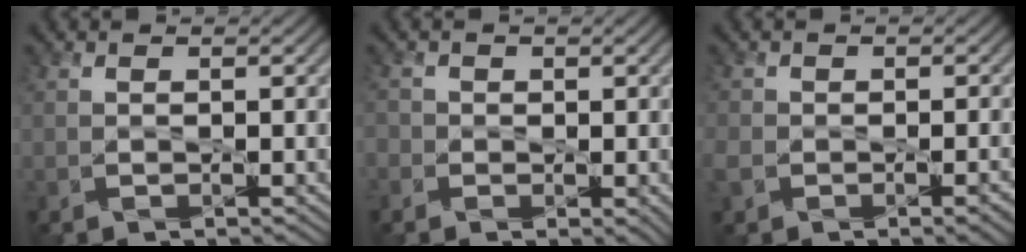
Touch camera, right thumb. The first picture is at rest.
{"total": 2.3, "force": [-0.6, 2.0, 0.9], "torque": [-0.019, -0.009, -0.012]}
{"total": 4.6, "force": [-2.0, 3.2, 2.6], "torque": [-0.044, -0.013, -0.033]}